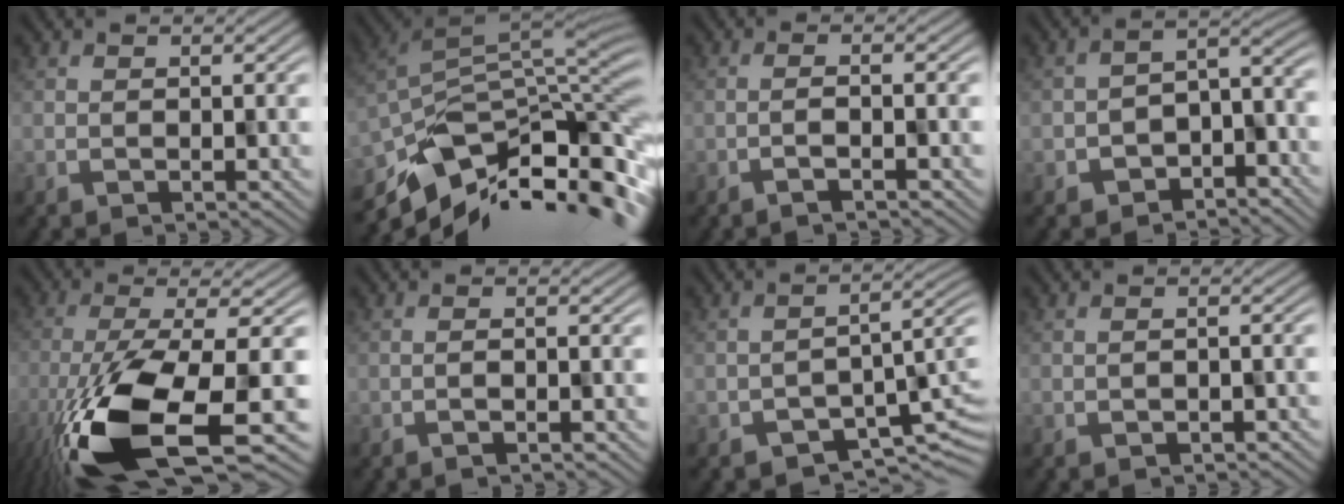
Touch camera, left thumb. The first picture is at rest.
{"total": 11.2, "force": [-6.7, 5.0, 7.5], "torque": [-0.159, -0.023, -0.098]}
{"total": 1.9, "force": [-1.1, 0.1, 1.5], "torque": [-0.019, 0.015, -0.032]}
{"total": 4.7, "force": [-3.3, 2.9, 1.5], "torque": [-0.003, -0.013, -0.071]}
{"total": 13.9, "force": [-5.8, 4.8, 11.7], "torque": [-0.266, -0.043, -0.103]}
{"total": 1.2, "force": [-0.6, 0.0, 1.0], "torque": [-0.014, 0.012, -0.018]}
{"total": 4.0, "force": [-2.5, 2.4, 2.0], "torque": [-0.010, -0.020, -0.041]}
{"total": 0.9, "force": [-0.7, -0.1, -0.5], "torque": [0.008, 0.004, -0.012]}